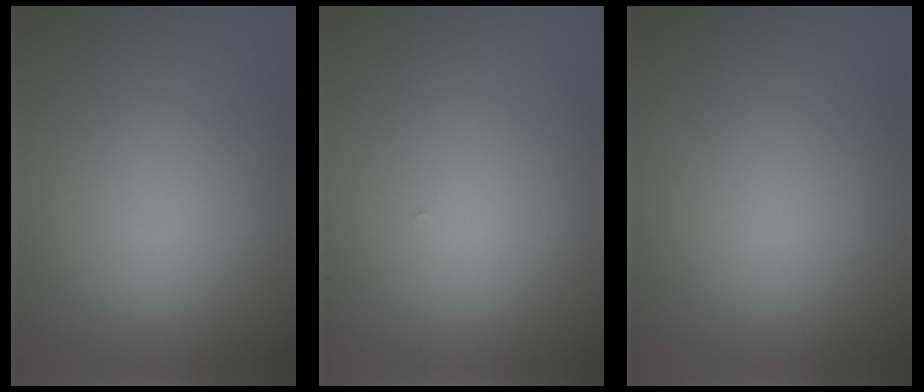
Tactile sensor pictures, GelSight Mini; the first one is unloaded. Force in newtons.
{"total": 0.0}
{"total": 0.0}